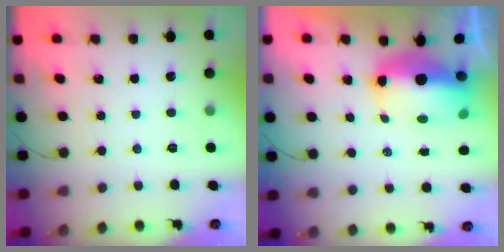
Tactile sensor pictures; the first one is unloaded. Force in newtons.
{"total": 11.2, "press": 11.0, "slide": 1.9}